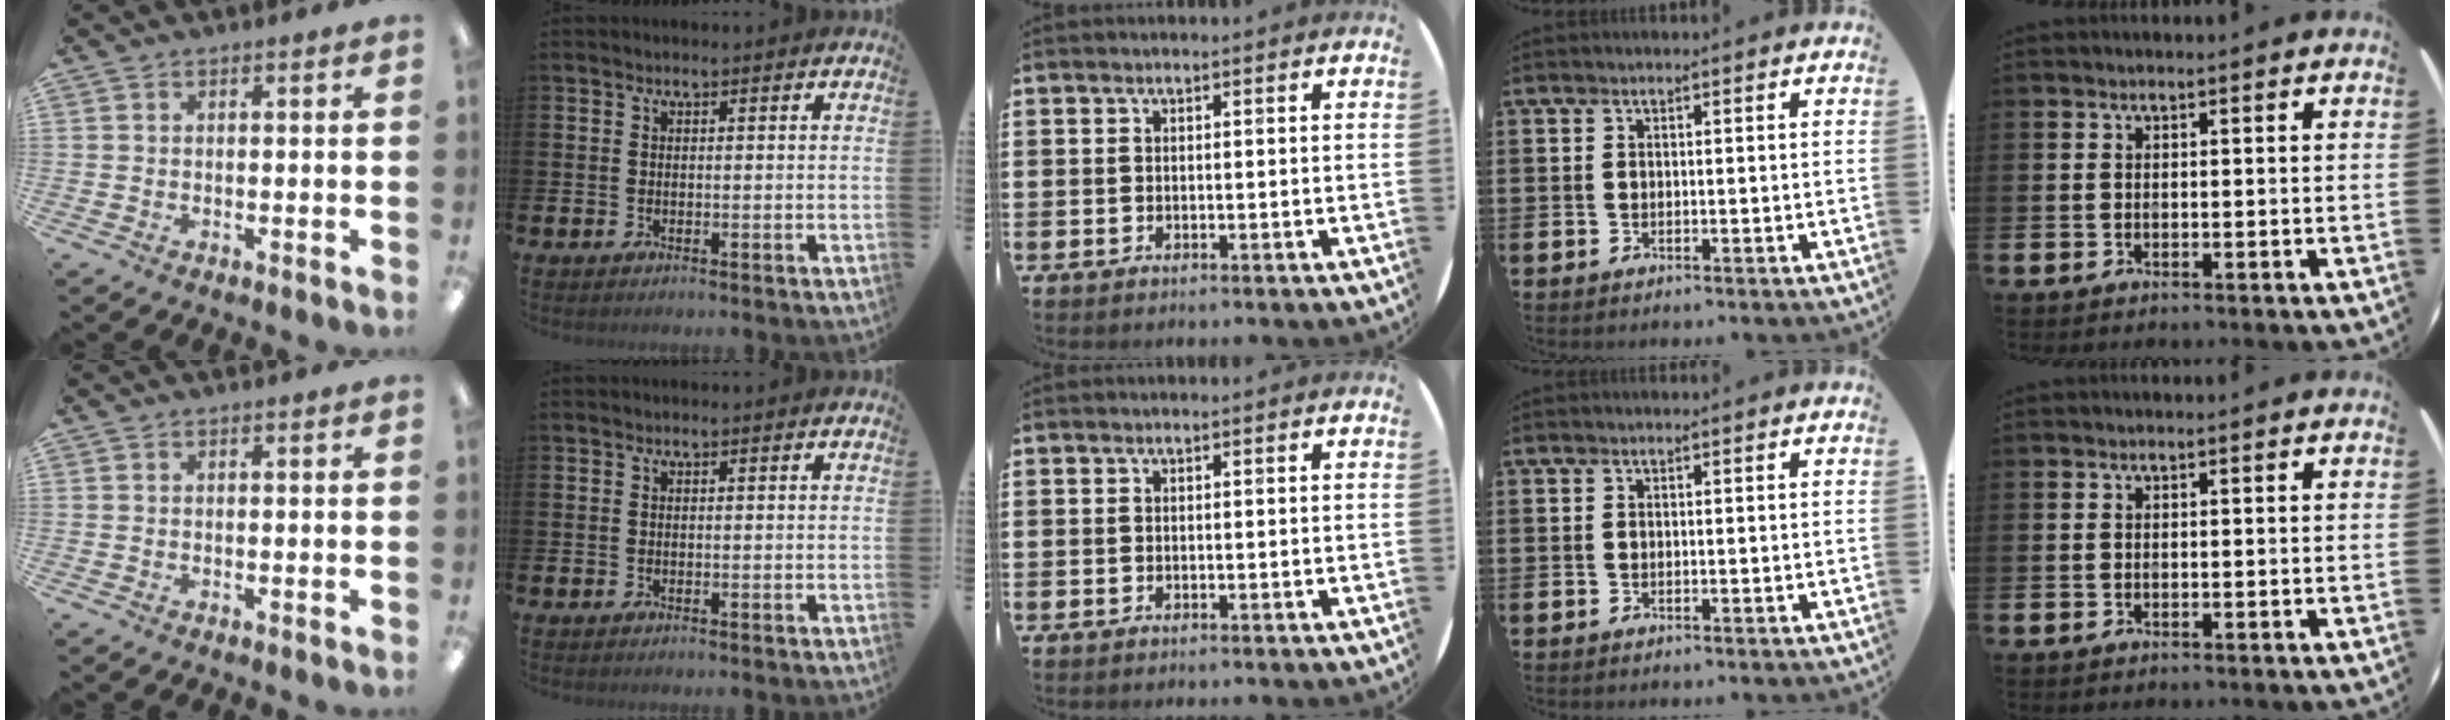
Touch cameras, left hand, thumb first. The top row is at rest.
{}